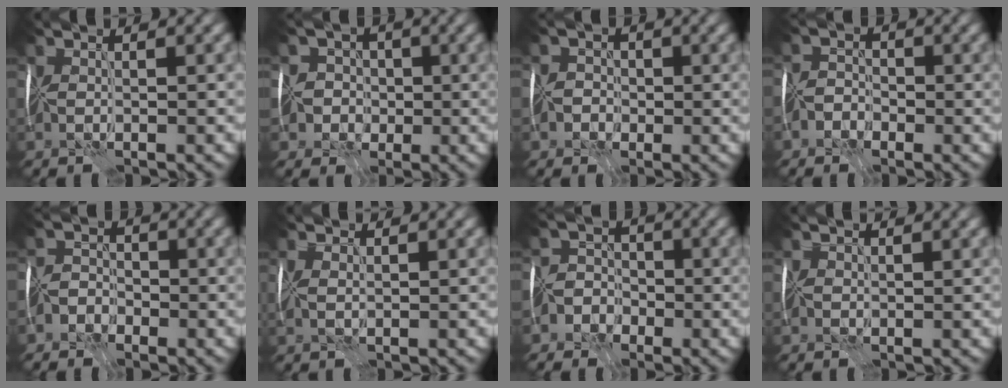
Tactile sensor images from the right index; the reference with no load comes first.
{"total": 3.9, "force": [-1.6, 3.6, 0.6], "torque": [0.026, 0.016, -0.052]}
{"total": 2.0, "force": [-1.5, 1.3, -0.2], "torque": [0.036, 0.006, -0.035]}
{"total": 2.1, "force": [-2.1, 0.6, -0.1], "torque": [0.011, 0.005, -0.042]}
{"total": 2.6, "force": [-2.4, 0.9, -0.1], "torque": [0.020, 0.006, -0.052]}
{"total": 1.7, "force": [1.1, 0.7, 1.0], "torque": [-0.016, 0.016, 0.007]}
{"total": 3.8, "force": [-3.0, 2.4, 0.1], "torque": [0.033, 0.001, -0.064]}
{"total": 1.6, "force": [1.3, 0.8, 0.5], "torque": [-0.010, 0.005, 0.014]}